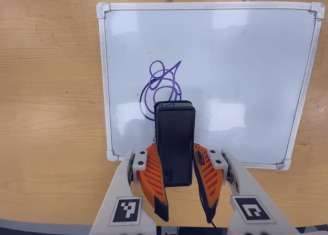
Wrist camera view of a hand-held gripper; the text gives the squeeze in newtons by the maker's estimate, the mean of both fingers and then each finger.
{"total": 9.8, "left": 7.8, "right": 11.8}